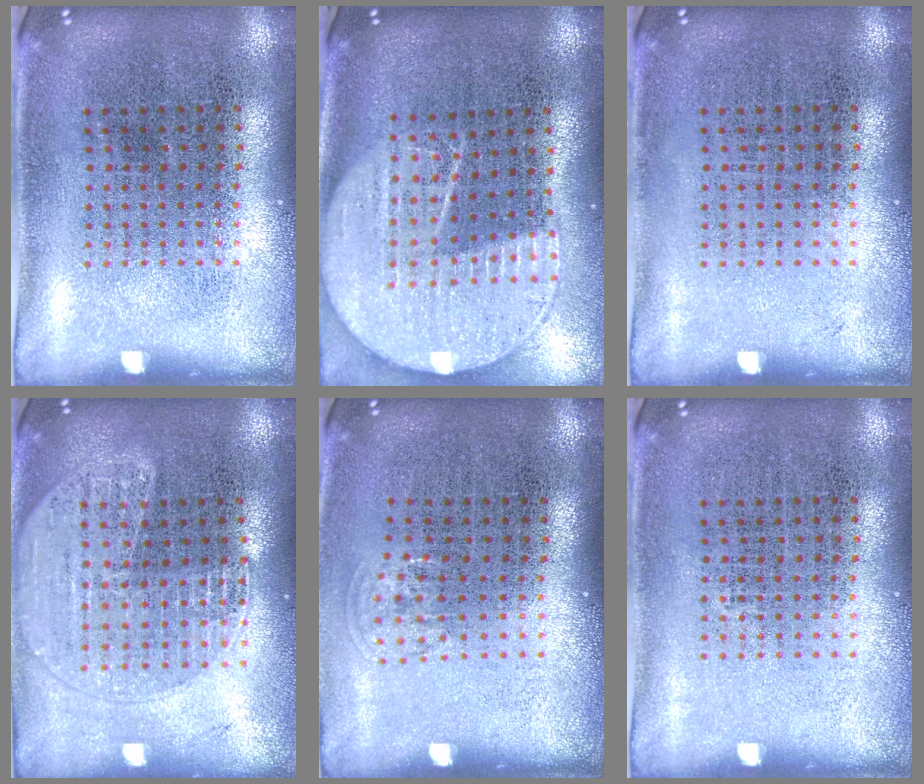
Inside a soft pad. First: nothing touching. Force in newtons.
{"total": 2.2, "press": 1.9, "slide": 1.2}
{"total": 0.0}
{"total": 1.7, "press": 1.6, "slide": 0.6}
{"total": 0.8, "press": 0.6, "slide": 0.5}
{"total": 0.0}